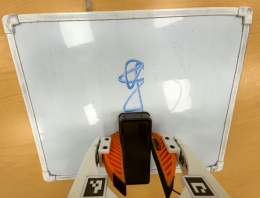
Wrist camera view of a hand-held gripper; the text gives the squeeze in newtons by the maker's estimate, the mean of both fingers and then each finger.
{"total": 8.6, "left": 8.9, "right": 8.3}